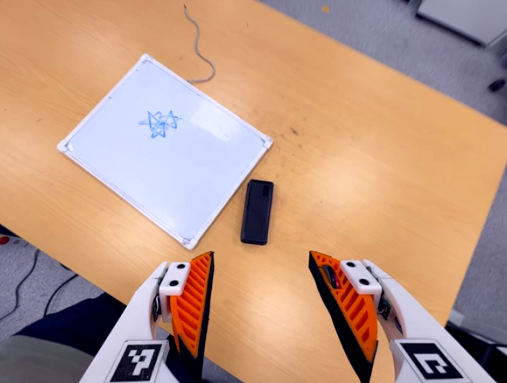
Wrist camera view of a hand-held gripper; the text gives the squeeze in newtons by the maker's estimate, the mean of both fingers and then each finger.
{"total": 0.0}